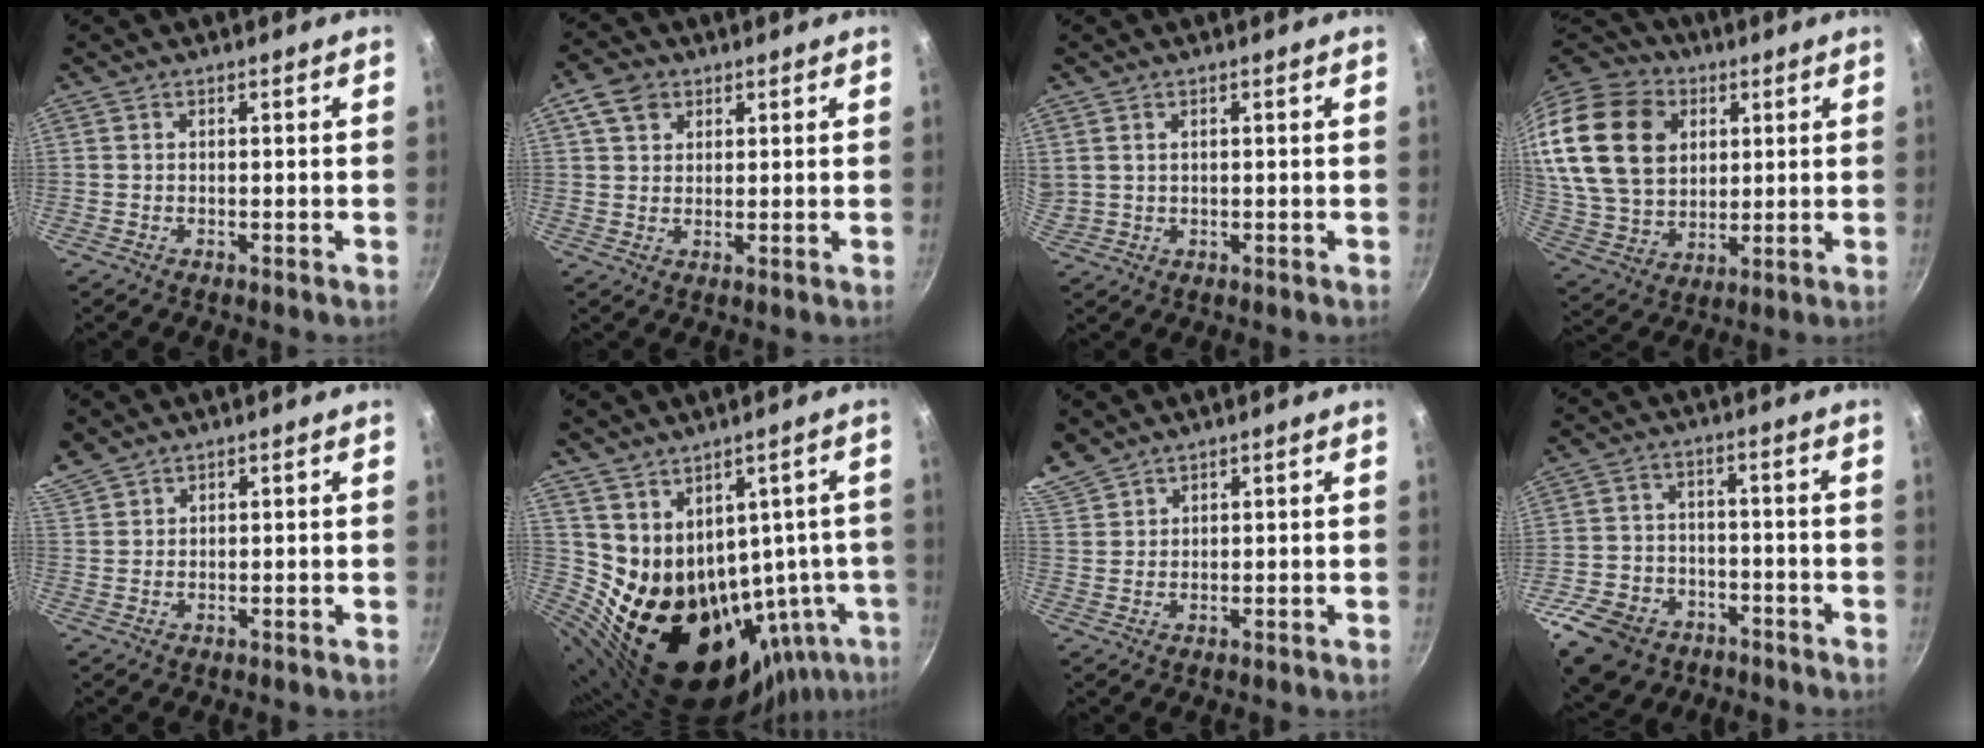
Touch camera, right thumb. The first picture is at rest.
{"total": 5.4, "force": [2.5, 4.1, 2.5], "torque": [-0.026, -0.002, 0.041]}
{"total": 2.4, "force": [1.2, 1.7, 1.2], "torque": [-0.016, 0.001, 0.029]}
{"total": 29.2, "force": [9.7, 21.4, 17.3], "torque": [-0.363, 0.017, 0.189]}
{"total": 5.7, "force": [4.9, 2.4, 1.6], "torque": [-0.034, 0.014, 0.105]}
{"total": 17.2, "force": [2.5, 12.5, 11.5], "torque": [-0.115, -0.006, 0.082]}
{"total": 7.5, "force": [6.6, 3.3, 1.7], "torque": [-0.036, 0.006, 0.143]}
{"total": 14.2, "force": [-7.9, 9.9, 6.4], "torque": [-0.111, 0.045, -0.131]}